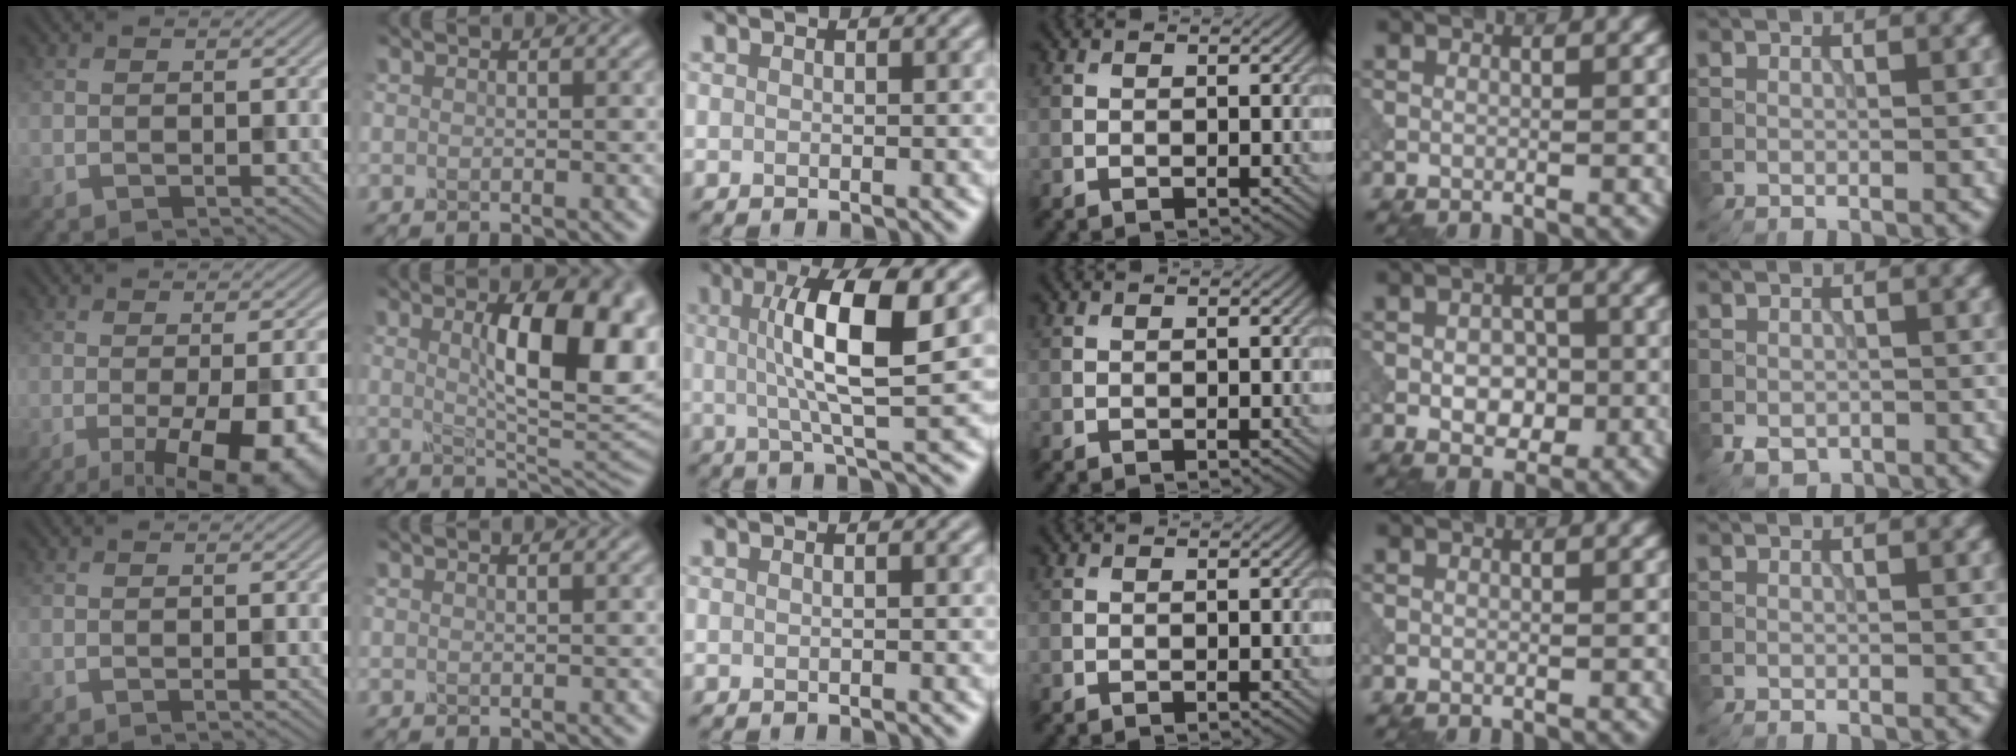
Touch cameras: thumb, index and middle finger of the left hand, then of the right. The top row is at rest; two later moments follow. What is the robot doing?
{"motion": "dispense", "object": "dispenser bottle"}